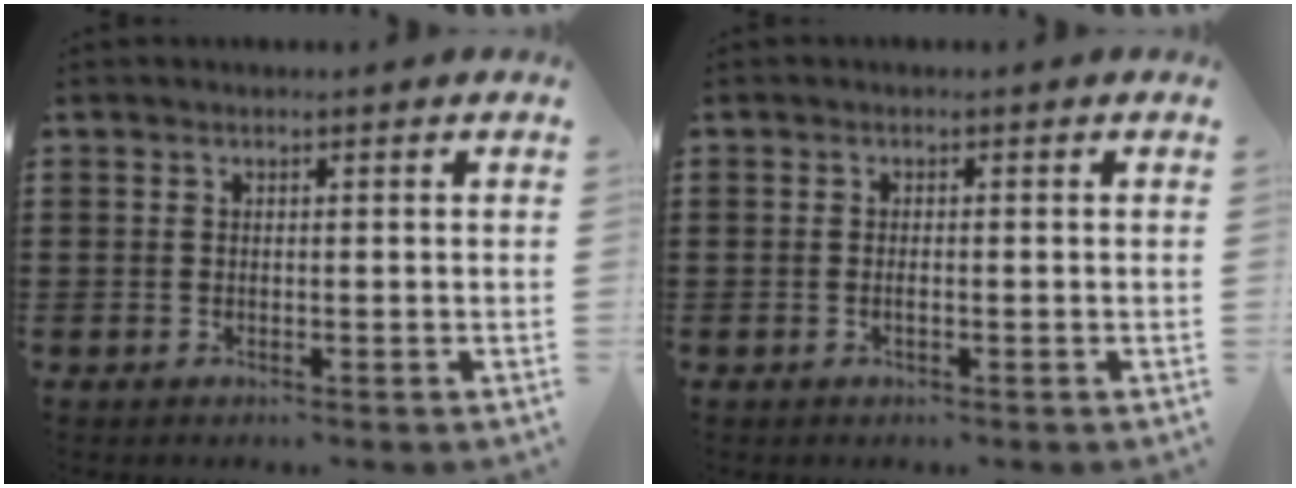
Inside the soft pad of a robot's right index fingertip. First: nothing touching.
{"total": 0.7, "force": [-0.3, 0.1, 0.6], "torque": [-0.013, -0.004, -0.005]}